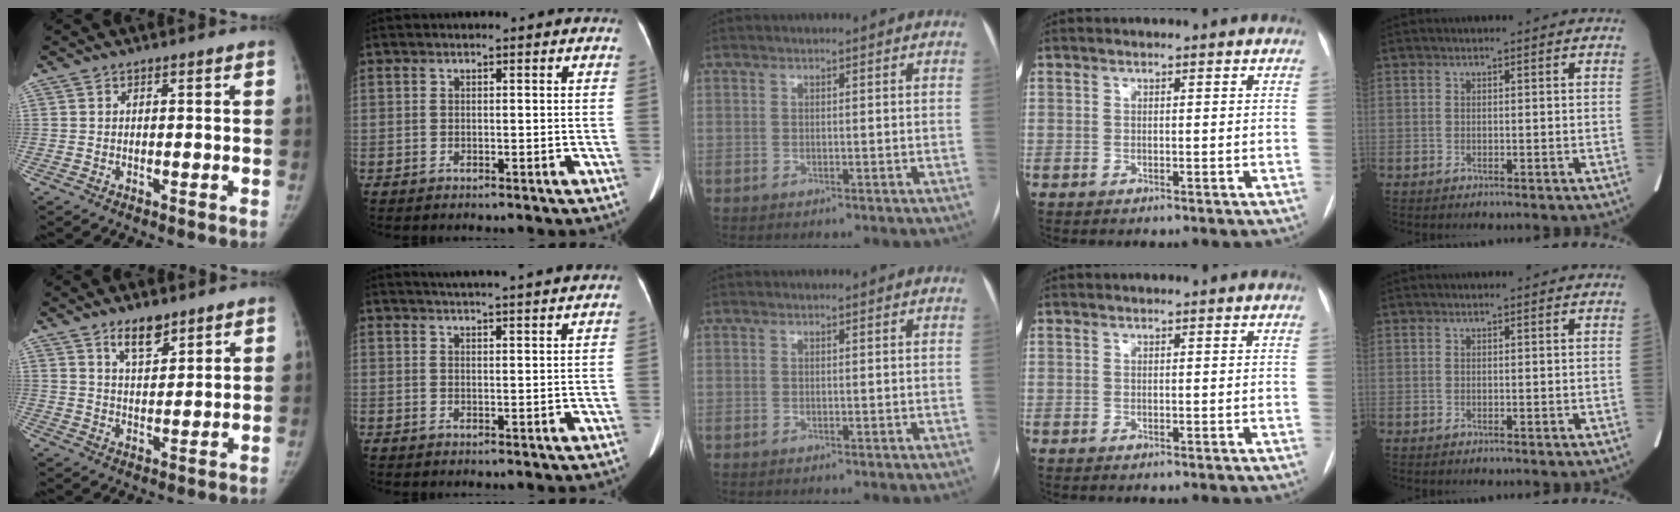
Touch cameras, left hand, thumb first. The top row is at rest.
{"thumb": {"total": 5.9, "force": [4.2, 2.4, 3.3], "torque": [-0.037, -0.033, 0.074]}, "index": {"total": 10.3, "force": [9.5, -0.6, 4.0], "torque": [-0.061, 0.018, 0.117]}}